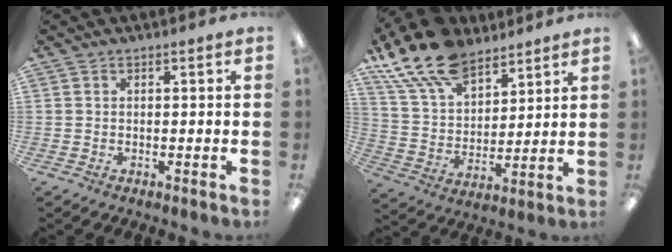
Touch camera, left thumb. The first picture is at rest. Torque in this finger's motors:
{"motor_torque": [0.35, 0.36, 1.38, -1.39, 0.17]}